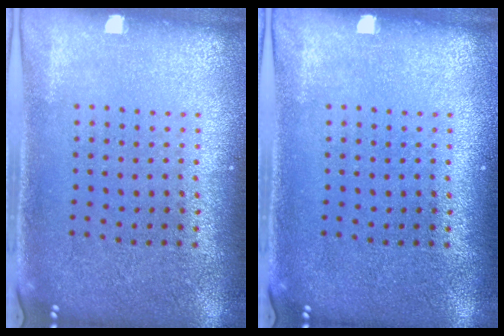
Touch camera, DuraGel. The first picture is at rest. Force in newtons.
{"total": 0.0}